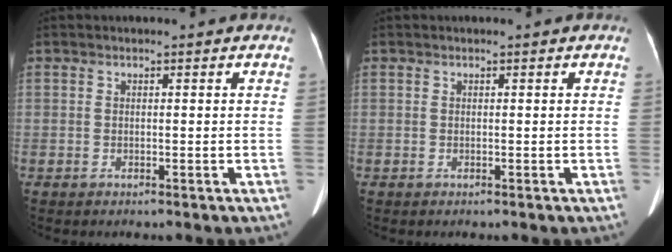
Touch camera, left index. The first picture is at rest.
{"total": 0.0}